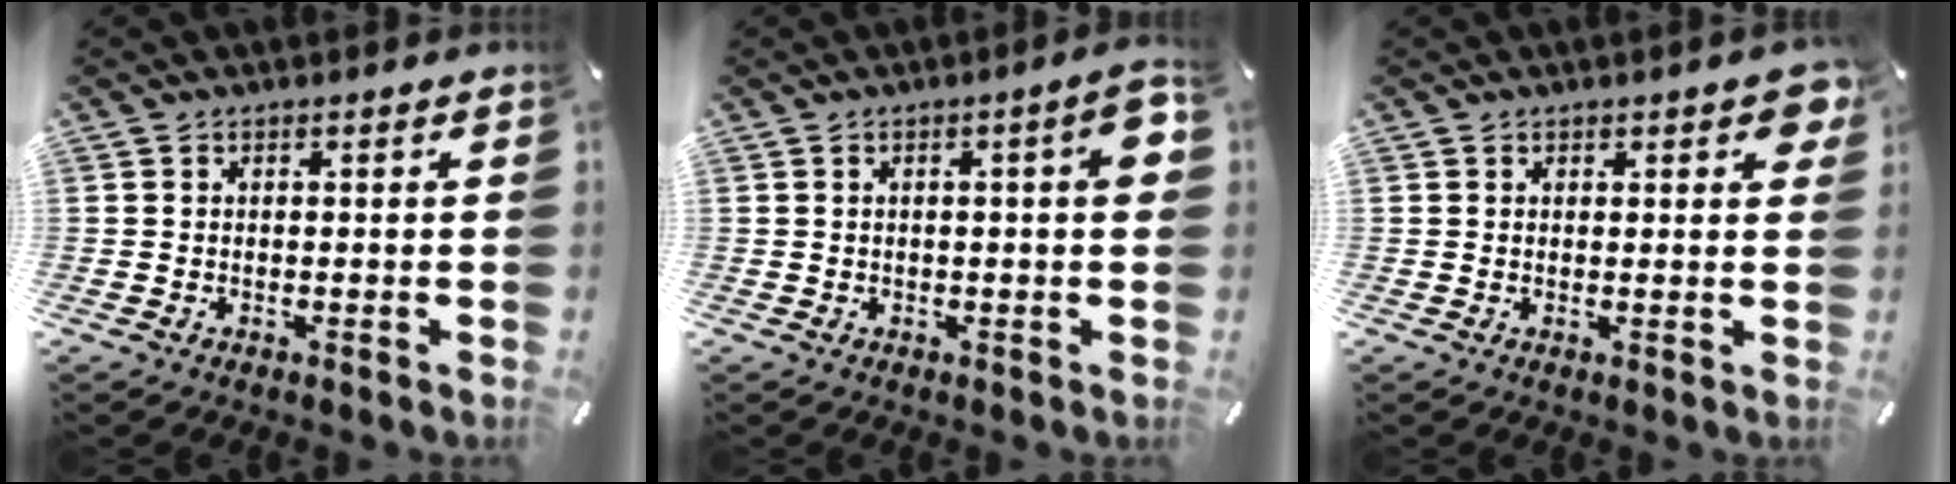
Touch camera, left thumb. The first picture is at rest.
{"total": 6.2, "force": [0.9, 1.3, 6.0], "torque": [-0.084, -0.005, 0.011]}
{"total": 3.0, "force": [1.8, 1.4, 2.0], "torque": [-0.019, -0.003, 0.027]}